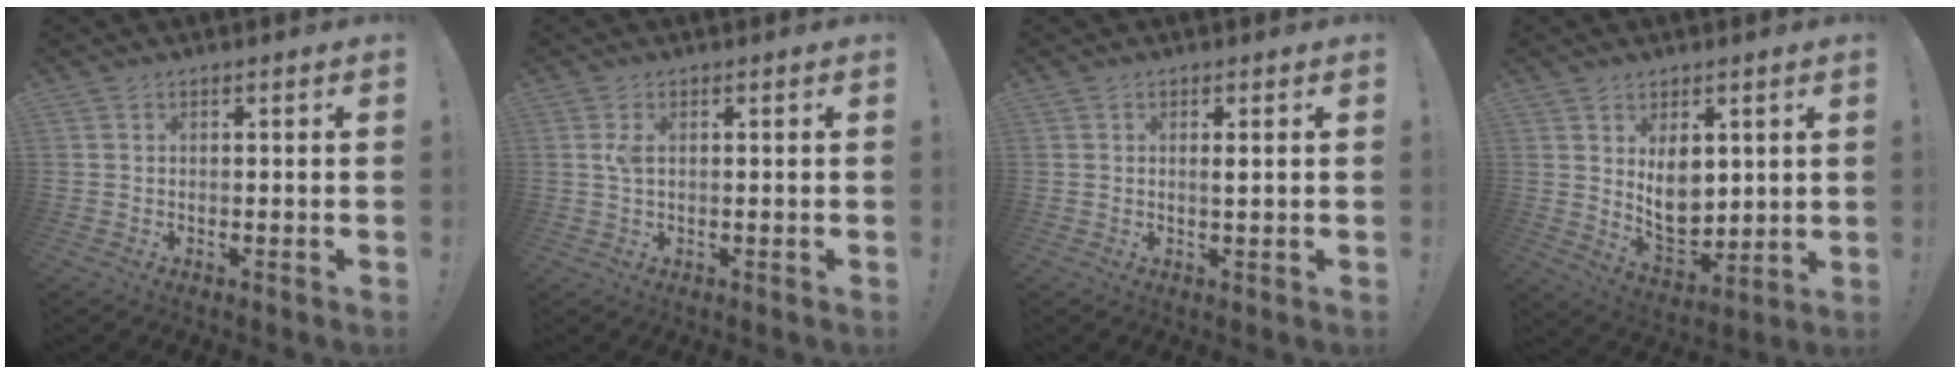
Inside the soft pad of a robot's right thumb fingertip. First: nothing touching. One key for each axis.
{"total": 2.4, "fx": 0.6, "fy": 1.0, "fz": 2.1, "tx": -0.036, "ty": 0.000, "tz": 0.008}
{"total": 1.4, "fx": 0.4, "fy": -0.1, "fz": 1.3, "tx": -0.010, "ty": -0.009, "tz": 0.003}
{"total": 10.7, "fx": 3.6, "fy": 7.4, "fz": 6.9, "tx": -0.098, "ty": -0.033, "tz": 0.070}